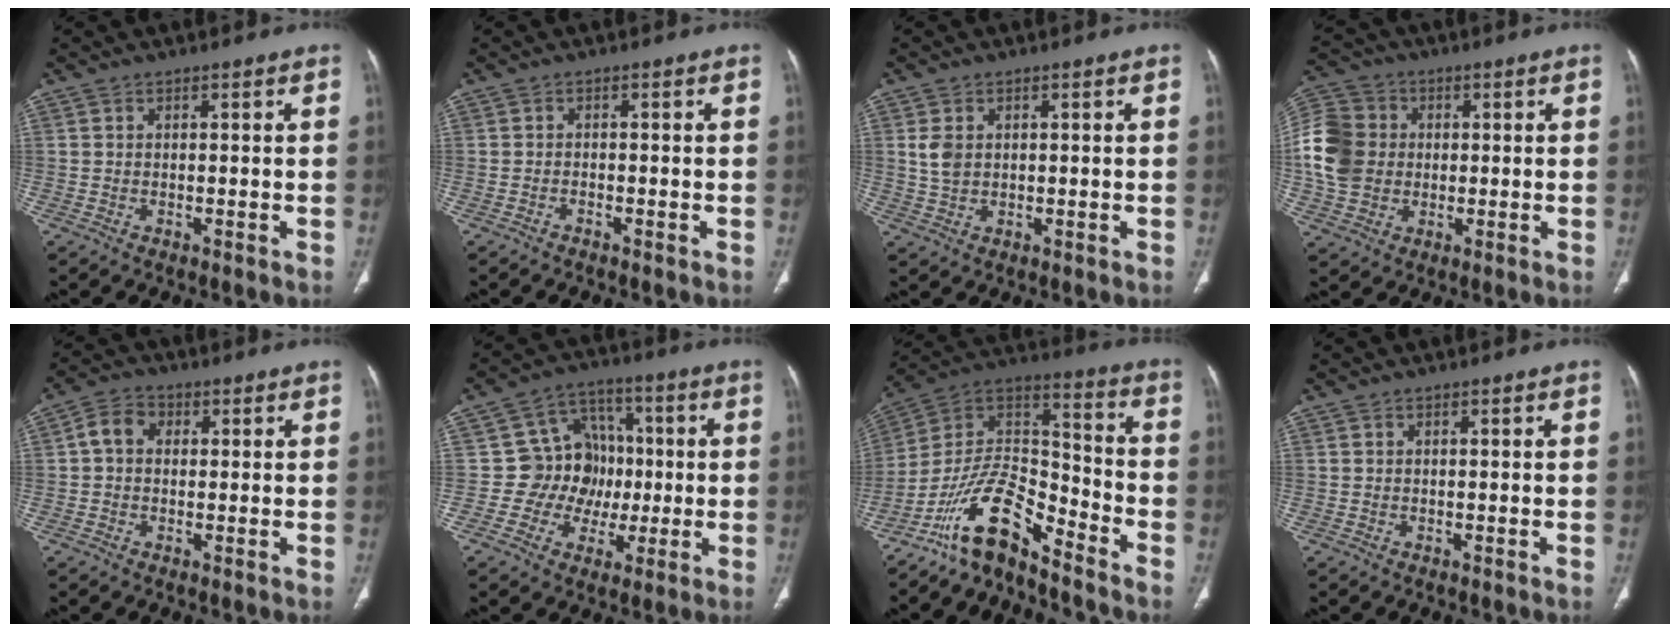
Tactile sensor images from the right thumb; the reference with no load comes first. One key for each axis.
{"total": 0.6, "fx": -0.6, "fy": 0.1, "fz": 0.0, "tx": -0.002, "ty": 0.004, "tz": -0.013}
{"total": 3.4, "fx": 0.7, "fy": 2.5, "fz": 2.2, "tx": -0.039, "ty": 0.001, "tz": 0.018}
{"total": 13.3, "fx": 0.2, "fy": 11.2, "fz": 7.1, "tx": -0.145, "ty": 0.019, "tz": 0.000}
{"total": 4.4, "fx": 0.6, "fy": 3.5, "fz": 2.7, "tx": -0.039, "ty": 0.014, "tz": 0.005}
{"total": 11.1, "fx": -0.5, "fy": 10.1, "fz": 4.5, "tx": -0.003, "ty": 0.028, "tz": -0.011}
{"total": 13.9, "fx": -10.8, "fy": 4.4, "fz": 7.7, "tx": -0.129, "ty": 0.102, "tz": -0.207}
{"total": 0.0}